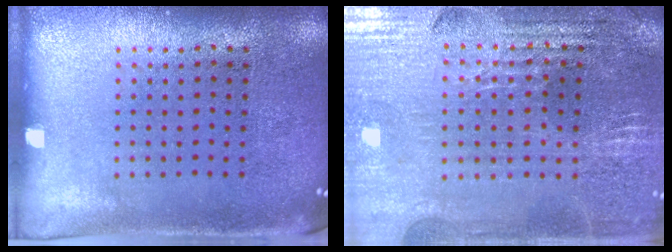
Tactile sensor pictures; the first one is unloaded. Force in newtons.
{"total": 2.9, "press": 2.9, "slide": 0.5}